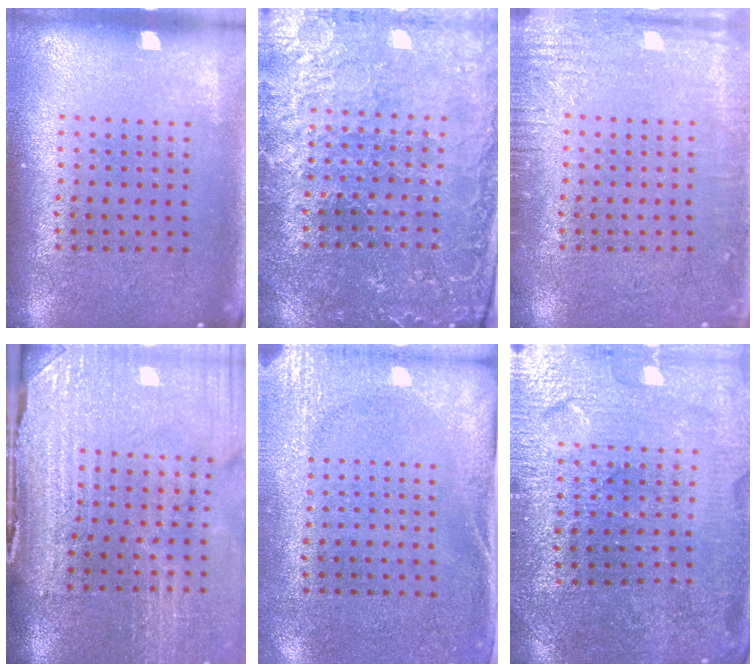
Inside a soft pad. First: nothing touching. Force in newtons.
{"total": 1.7, "press": 1.7, "slide": 0.3}
{"total": 2.5, "press": 2.5, "slide": 0.3}
{"total": 4.0, "press": 3.4, "slide": 2.0}
{"total": 2.8, "press": 2.2, "slide": 1.7}
{"total": 3.2, "press": 3.2, "slide": 0.1}